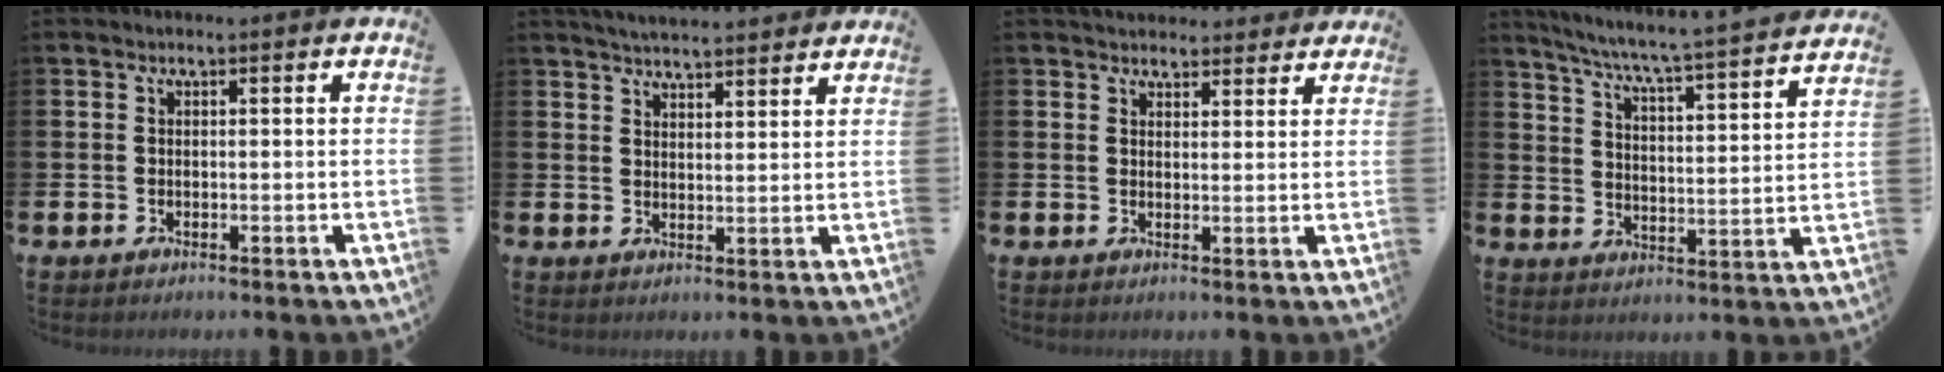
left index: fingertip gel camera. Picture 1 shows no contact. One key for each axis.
{"total": 4.2, "fx": 4.2, "fy": 0.0, "fz": 0.2, "tx": -0.011, "ty": -0.025, "tz": 0.075}
{"total": 3.5, "fx": 3.3, "fy": 1.1, "fz": 0.0, "tx": 0.004, "ty": -0.015, "tz": 0.060}
{"total": 6.0, "fx": 5.5, "fy": -0.3, "fz": 2.4, "tx": -0.072, "ty": -0.051, "tz": 0.087}